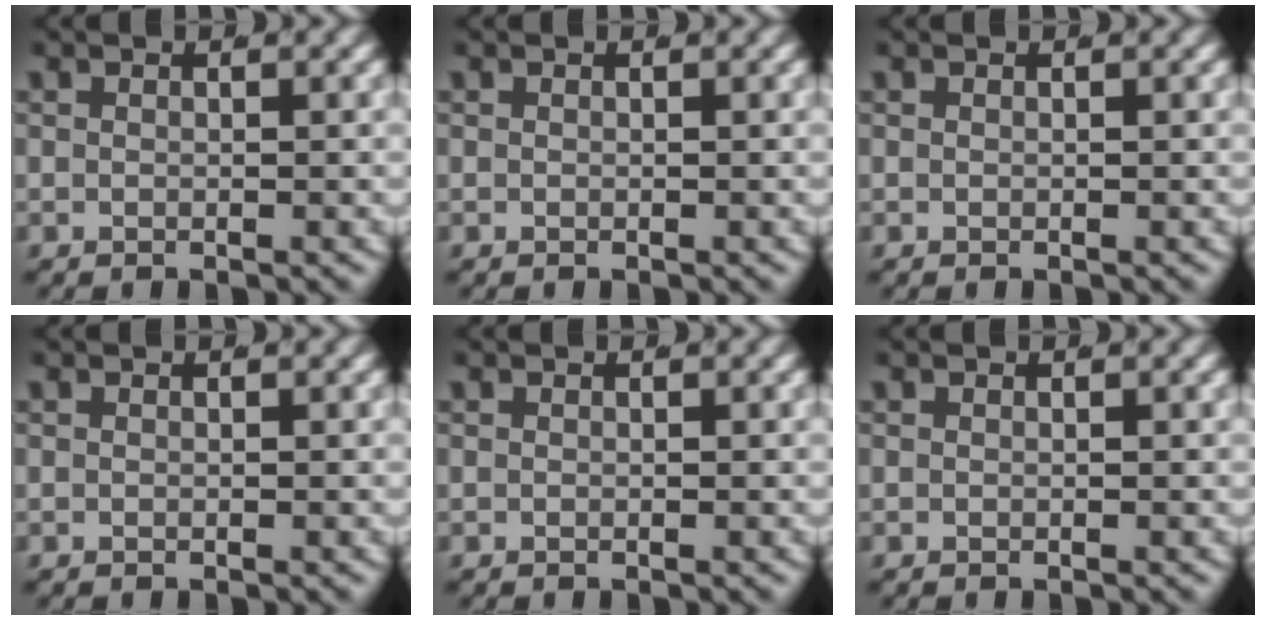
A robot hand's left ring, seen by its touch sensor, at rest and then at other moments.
{"total": 0.0}
{"total": 0.0}
{"total": 0.0}
{"total": 0.0}
{"total": 0.0}